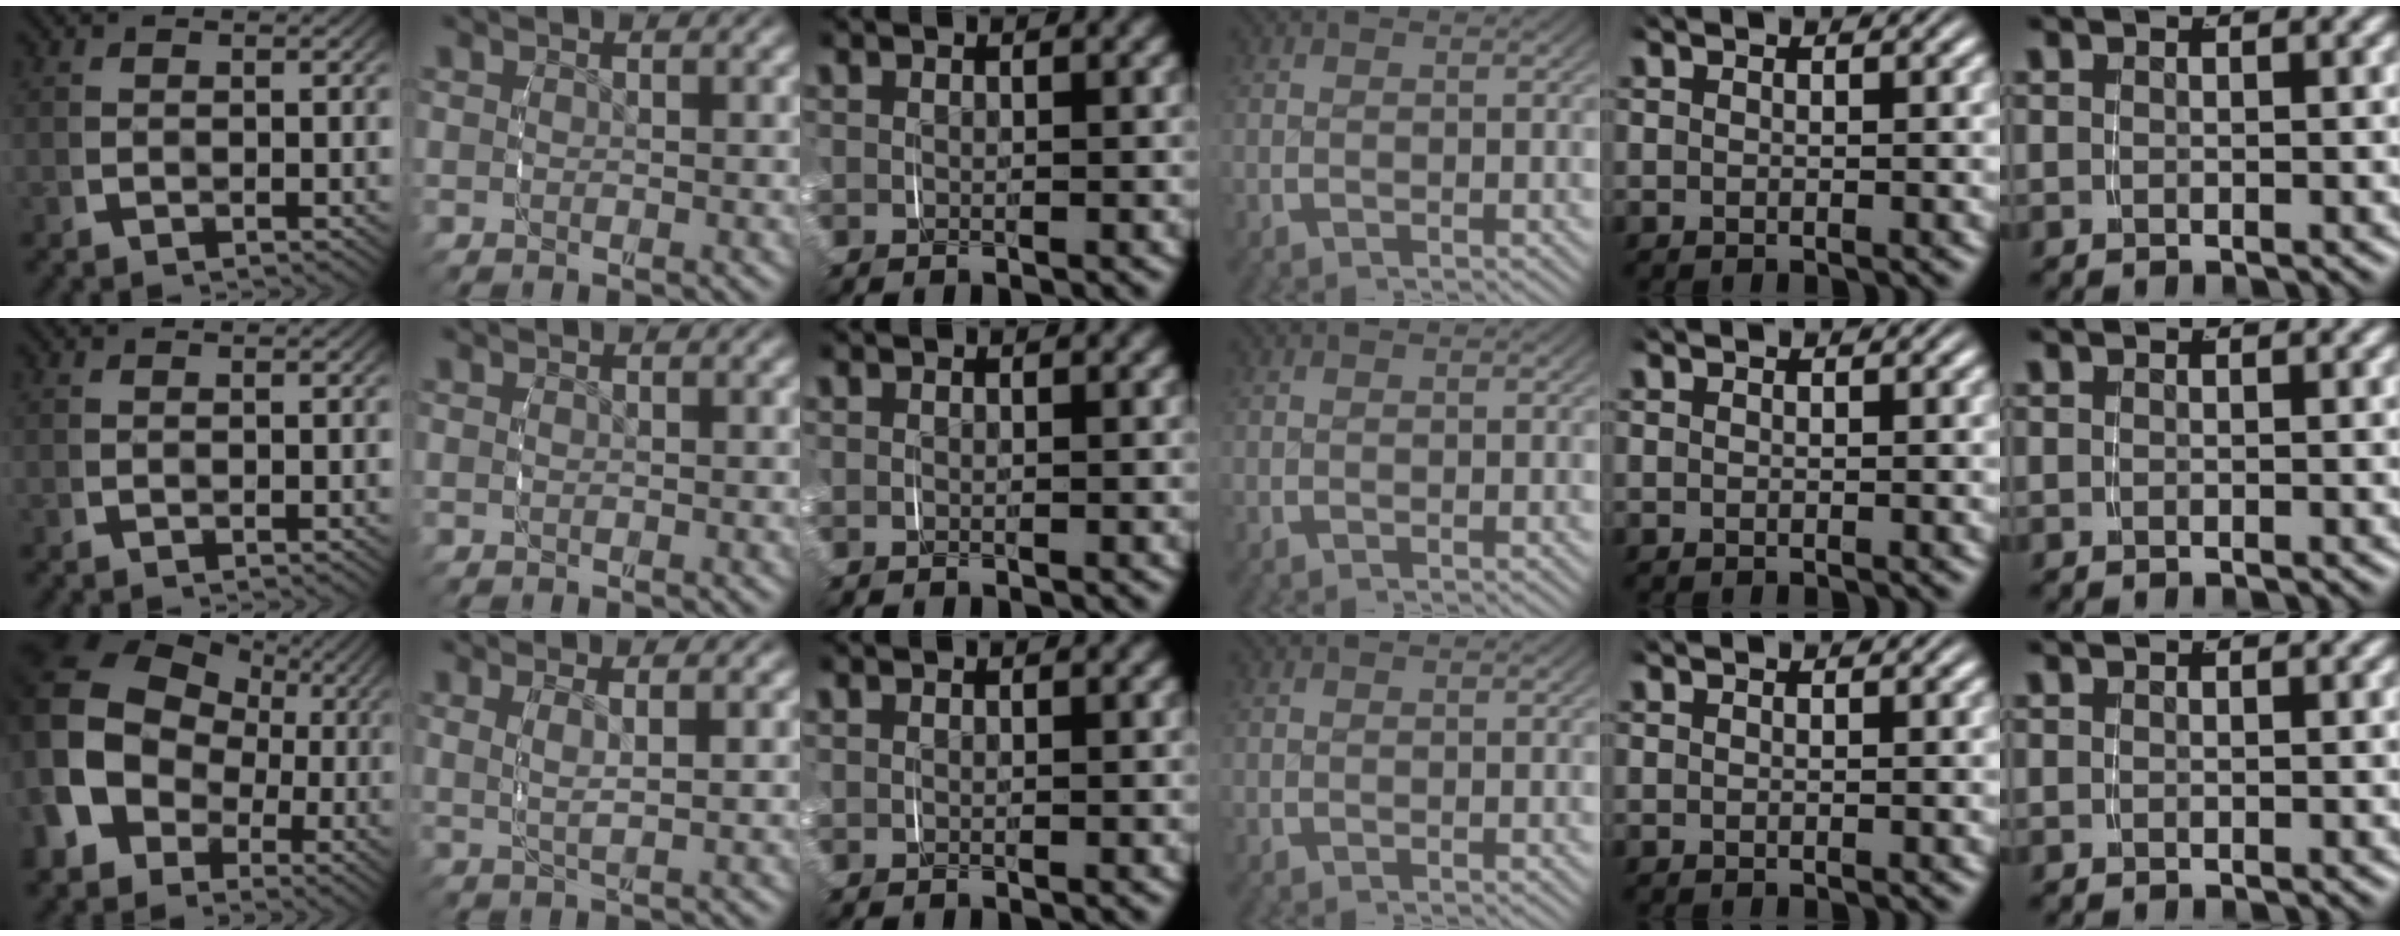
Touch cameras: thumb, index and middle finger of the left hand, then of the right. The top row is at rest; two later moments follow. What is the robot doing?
{"motion": "grasp_and_lifting", "object": "napkin"}